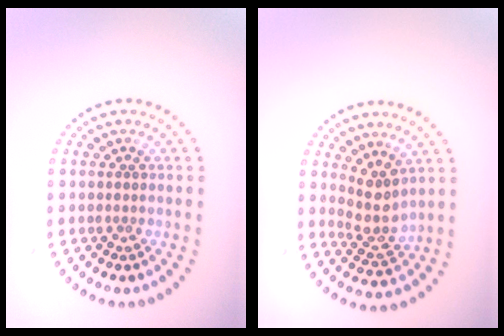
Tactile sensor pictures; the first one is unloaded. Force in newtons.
{"total": 2.9, "press": 2.3, "slide": 1.8}